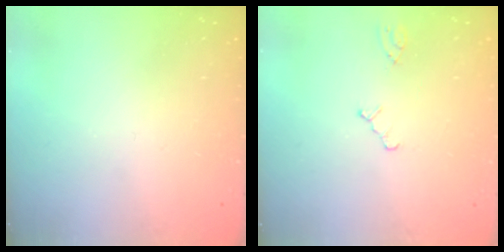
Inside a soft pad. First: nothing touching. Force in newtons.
{"total": 0.7, "press": 0.7, "slide": 0.2}